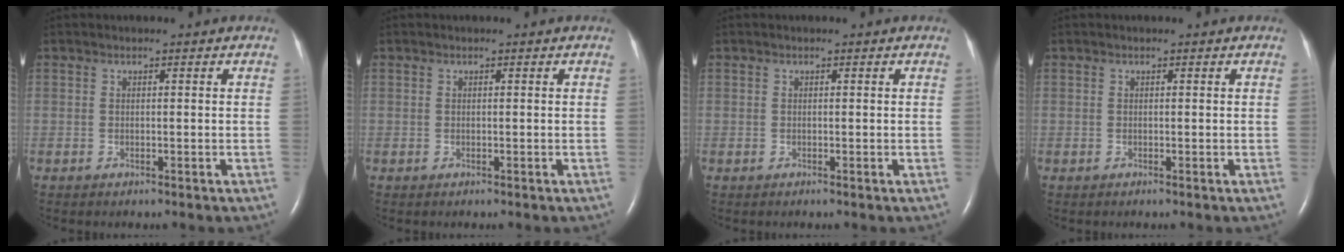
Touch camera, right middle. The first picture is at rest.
{"total": 0.0}
{"total": 0.0}
{"total": 0.0}